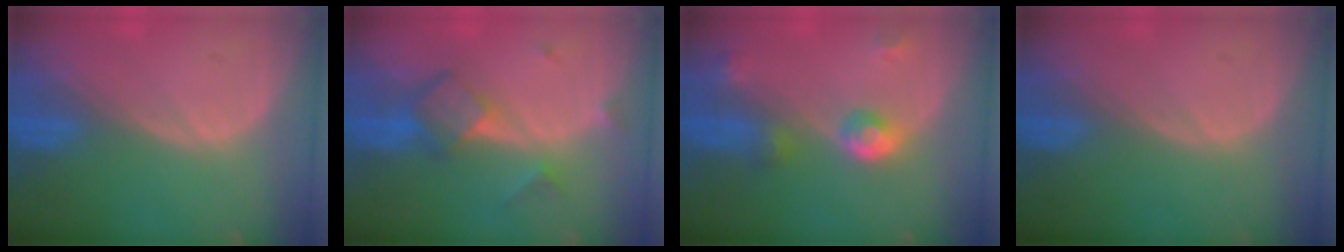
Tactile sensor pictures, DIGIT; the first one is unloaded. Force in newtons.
{"total": 5.8, "press": 5.2, "slide": 2.5}
{"total": 4.8, "press": 4.4, "slide": 2.0}
{"total": 0.0}